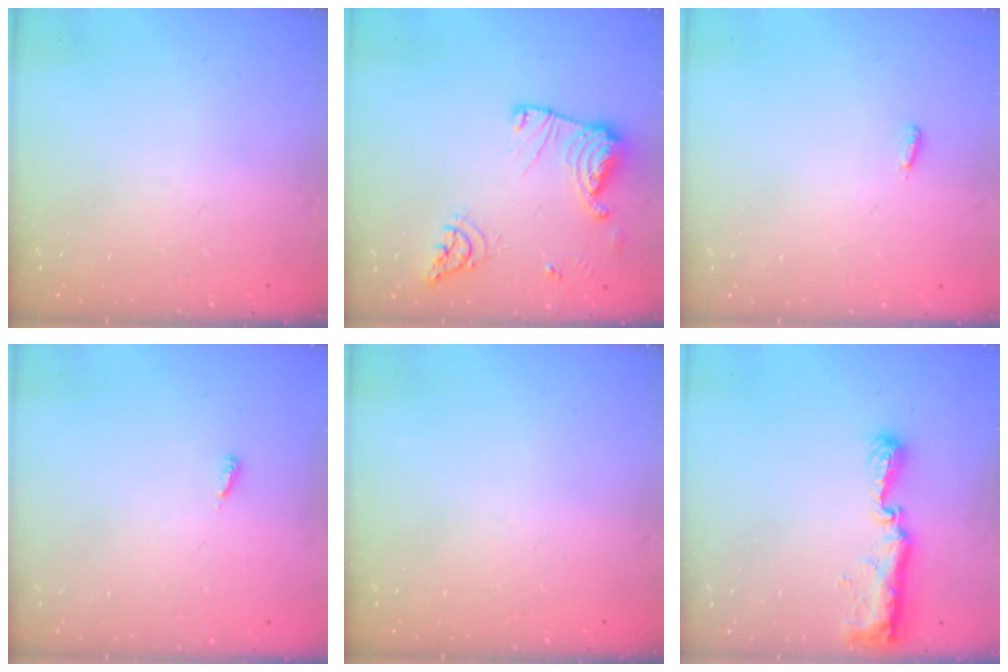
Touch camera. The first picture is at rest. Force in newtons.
{"total": 15.0, "press": 14.9, "slide": 1.5}
{"total": 2.7, "press": 2.6, "slide": 0.9}
{"total": 2.9, "press": 2.9, "slide": 0.2}
{"total": 0.0}
{"total": 8.9, "press": 8.9, "slide": 0.8}